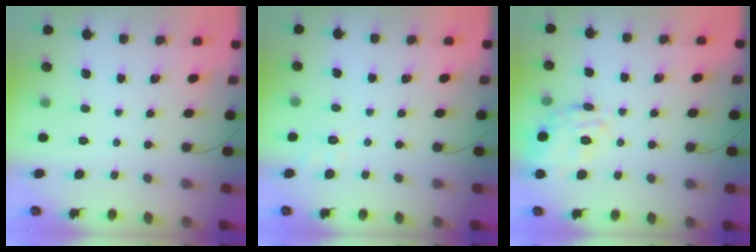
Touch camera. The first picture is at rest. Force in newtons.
{"total": 2.9, "press": 2.3, "slide": 1.9}
{"total": 10.6, "press": 10.5, "slide": 0.8}